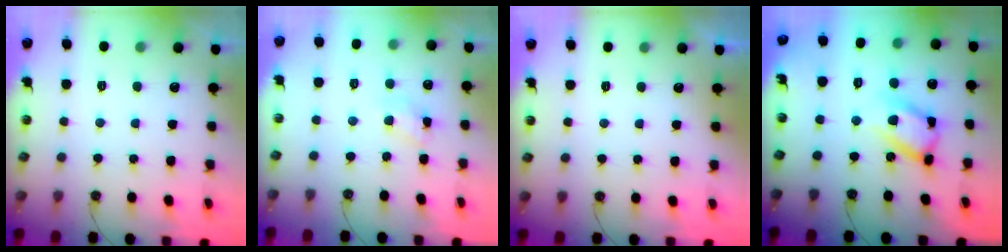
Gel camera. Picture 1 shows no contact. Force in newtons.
{"total": 7.2, "press": 7.2, "slide": 0.6}
{"total": 0.0}
{"total": 14.9, "press": 14.8, "slide": 1.9}